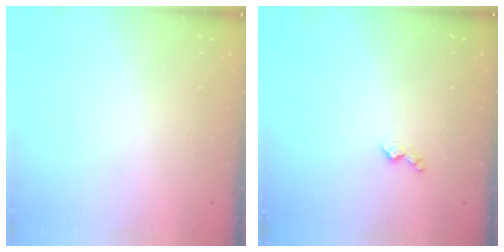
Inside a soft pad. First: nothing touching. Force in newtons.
{"total": 3.1, "press": 3.1, "slide": 0.4}